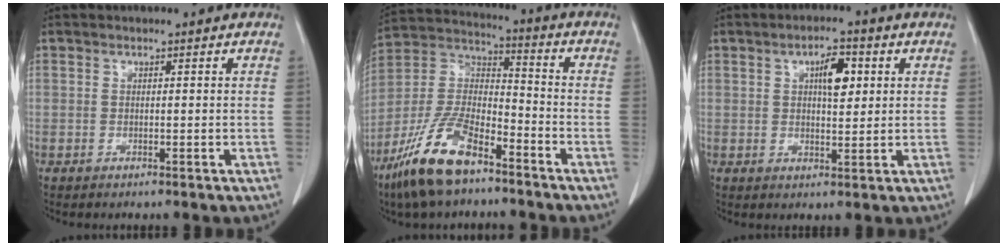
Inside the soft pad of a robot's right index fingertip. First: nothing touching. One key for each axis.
{"total": 14.7, "fx": -9.9, "fy": 5.0, "fz": 9.7, "tx": -0.207, "ty": -0.001, "tz": -0.191}
{"total": 5.2, "fx": 1.6, "fy": 1.9, "fz": 4.5, "tx": -0.074, "ty": 0.007, "tz": 0.025}